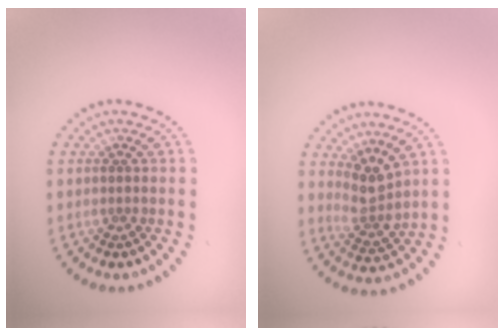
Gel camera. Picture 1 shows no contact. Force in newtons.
{"total": 2.8, "press": 2.2, "slide": 1.8}